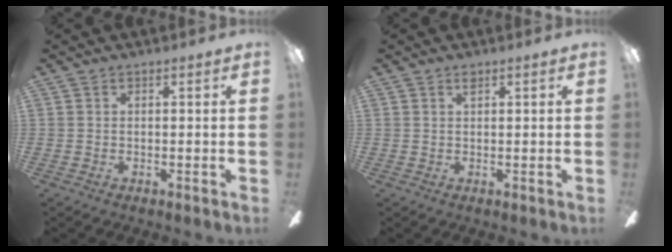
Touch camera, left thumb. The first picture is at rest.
{"total": 1.1, "force": [0.8, 0.4, 0.6], "torque": [-0.006, -0.001, 0.013]}